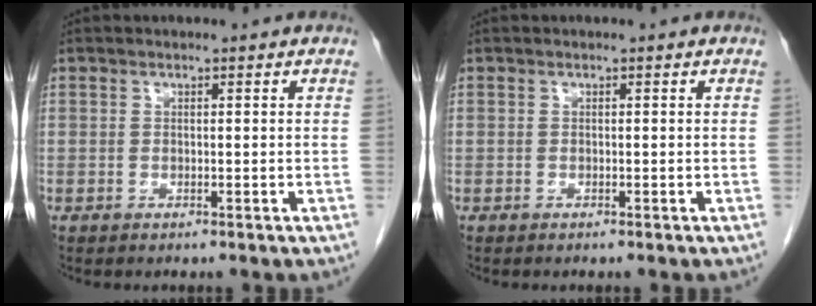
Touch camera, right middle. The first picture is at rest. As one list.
[{"total": 0.0}]